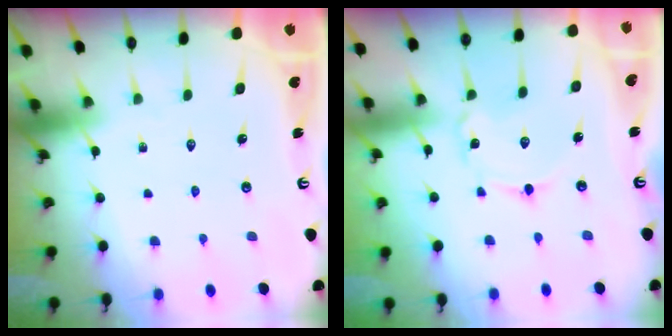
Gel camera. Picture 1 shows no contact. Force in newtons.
{"total": 1.9, "press": 1.9, "slide": 0.2}